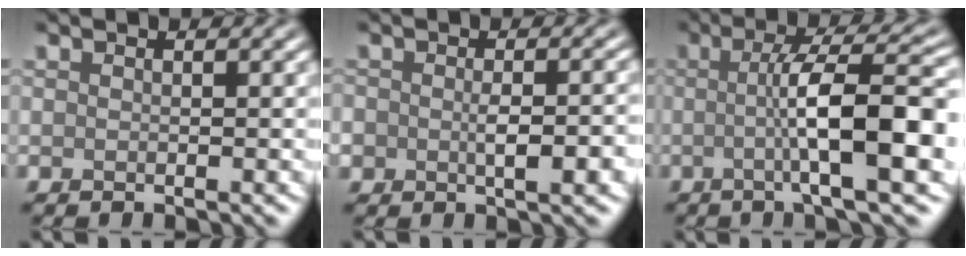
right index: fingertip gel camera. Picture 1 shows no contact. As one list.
[{"total": 4.6, "force": [-1.1, 2.6, 3.7], "torque": [-0.053, -0.012, -0.013]}, {"total": 9.5, "force": [-0.9, 1.9, 9.3], "torque": [-0.126, 0.009, -0.021]}]